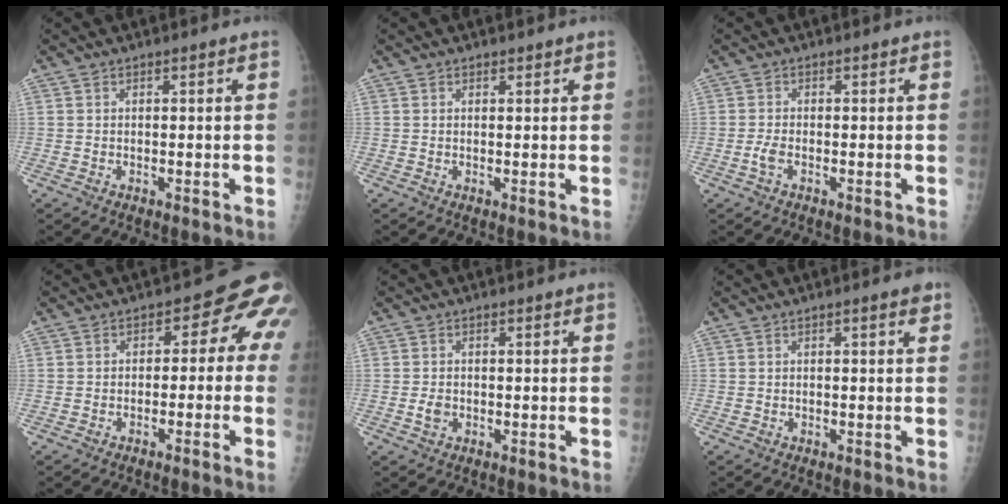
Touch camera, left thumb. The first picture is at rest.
{"total": 1.0, "force": [0.7, 0.6, 0.1], "torque": [0.013, -0.004, 0.006]}
{"total": 1.9, "force": [-0.5, 0.9, 1.6], "torque": [-0.030, 0.000, -0.013]}
{"total": 7.2, "force": [-1.0, 5.2, 4.9], "torque": [-0.015, 0.029, -0.026]}
{"total": 2.1, "force": [-0.3, 1.7, 1.3], "torque": [-0.015, 0.002, -0.005]}
{"total": 1.4, "force": [0.8, 0.3, 1.1], "torque": [-0.013, -0.001, 0.007]}